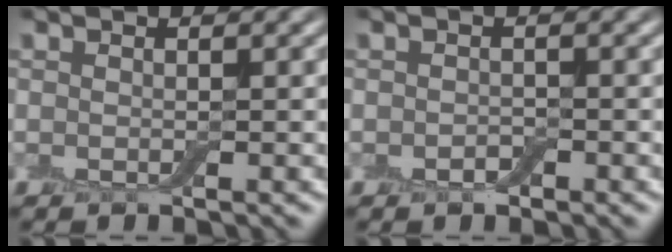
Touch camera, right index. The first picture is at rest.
{"total": 0.9, "force": [-0.4, 0.6, 0.5], "torque": [-0.009, -0.001, -0.007]}